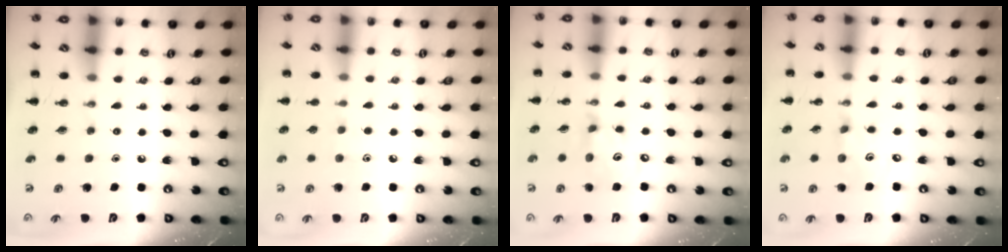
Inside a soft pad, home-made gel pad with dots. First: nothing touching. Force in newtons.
{"total": 3.7, "press": 3.6, "slide": 1.2}
{"total": 7.3, "press": 7.3, "slide": 0.6}
{"total": 5.3, "press": 5.2, "slide": 1.0}